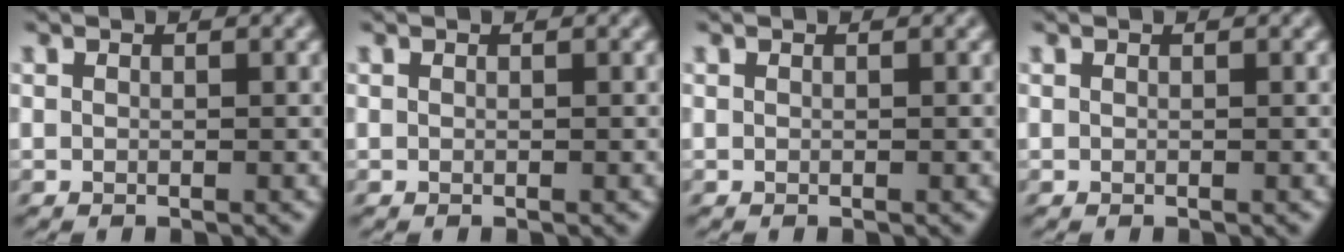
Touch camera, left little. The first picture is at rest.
{"total": 0.0}
{"total": 0.0}
{"total": 0.0}